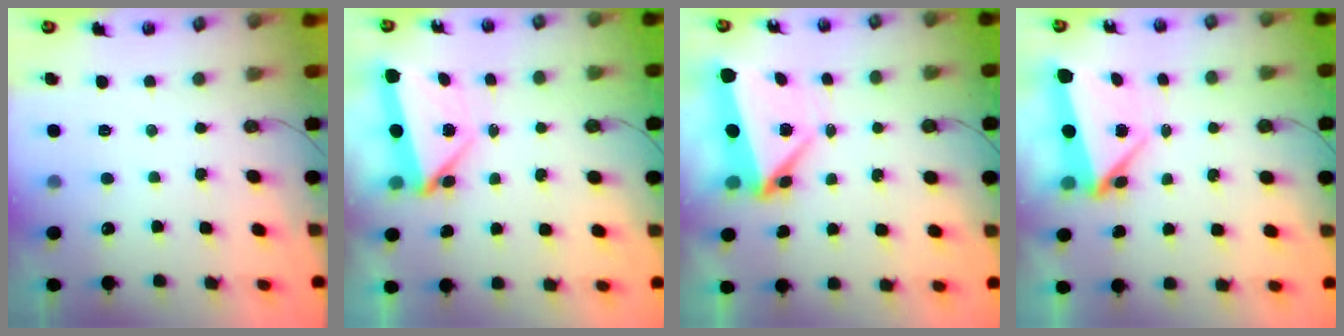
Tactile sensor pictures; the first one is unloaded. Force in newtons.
{"total": 6.5, "press": 6.5, "slide": 0.6}
{"total": 6.5, "press": 6.3, "slide": 1.7}
{"total": 5.5, "press": 4.7, "slide": 2.9}